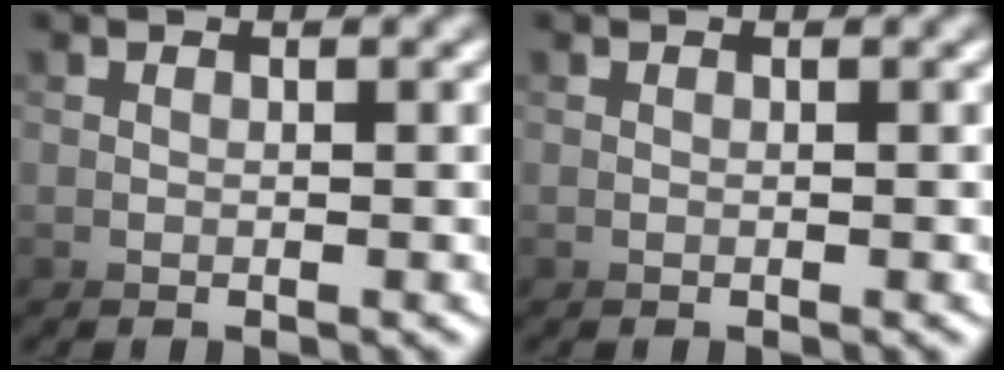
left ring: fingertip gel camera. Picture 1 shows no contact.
{"total": 0.0}